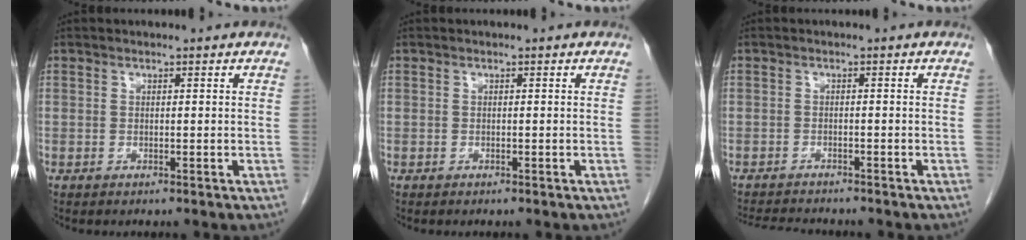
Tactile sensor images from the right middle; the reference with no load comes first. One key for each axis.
{"total": 0.0}
{"total": 6.4, "fx": -6.0, "fy": 1.0, "fz": 1.9, "tx": -0.030, "ty": -0.009, "tz": -0.093}